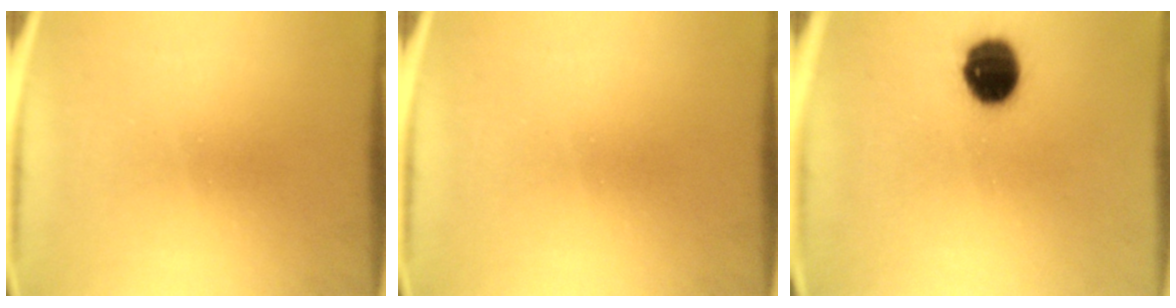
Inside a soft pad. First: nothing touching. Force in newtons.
{"total": 0.0}
{"total": 10.7}